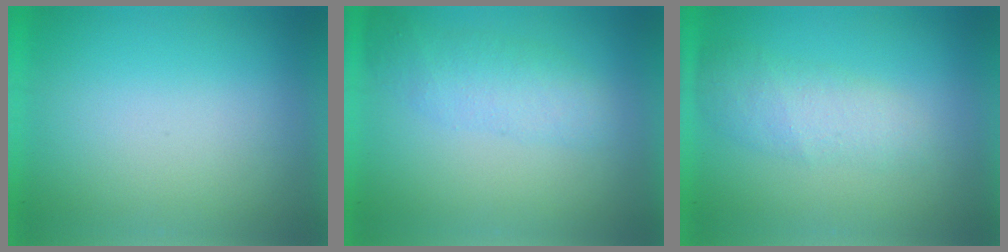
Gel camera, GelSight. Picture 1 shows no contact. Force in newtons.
{"total": 2.1}
{"total": 2.3}